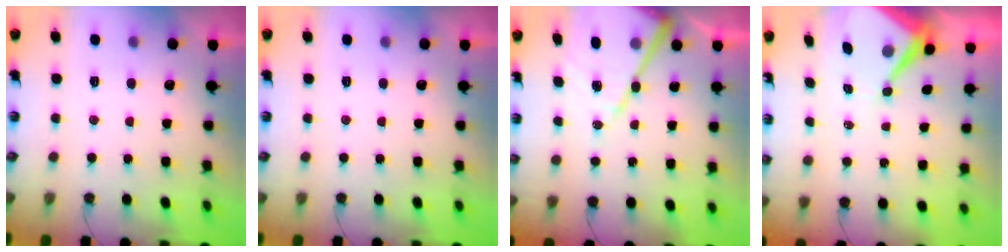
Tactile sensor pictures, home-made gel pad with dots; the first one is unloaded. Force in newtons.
{"total": 0.0}
{"total": 16.8, "press": 16.8, "slide": 1.4}
{"total": 8.8, "press": 8.8, "slide": 0.8}